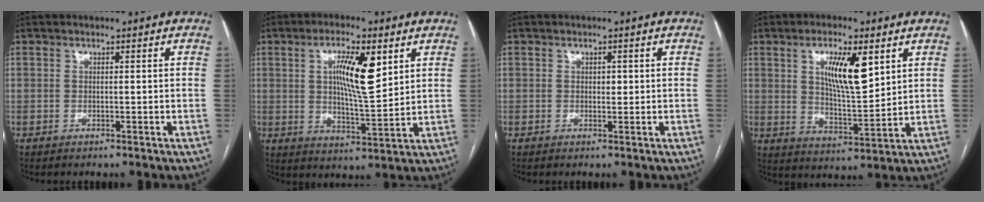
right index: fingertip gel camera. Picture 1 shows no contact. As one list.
[{"total": 9.7, "force": [3.4, 2.0, 8.8], "torque": [-0.155, -0.001, 0.059]}, {"total": 1.0, "force": [0.2, 0.7, 0.7], "torque": [-0.007, 0.001, 0.001]}, {"total": 9.7, "force": [3.9, 2.4, 8.6], "torque": [-0.151, -0.003, 0.073]}]